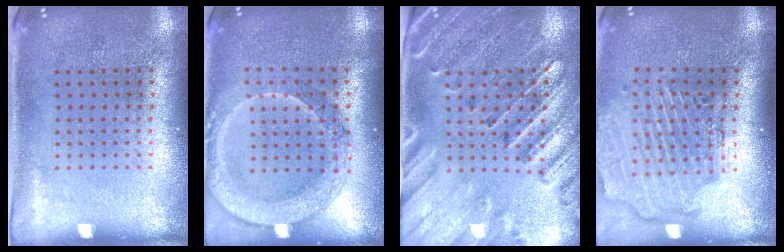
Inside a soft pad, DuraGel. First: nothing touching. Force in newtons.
{"total": 2.1, "press": 2.0, "slide": 0.7}
{"total": 2.9, "press": 2.7, "slide": 0.9}
{"total": 2.8, "press": 2.3, "slide": 1.6}